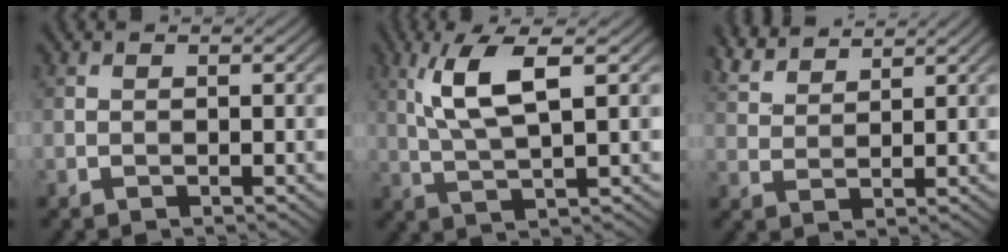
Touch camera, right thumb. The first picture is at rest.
{"total": 7.5, "force": [2.6, 1.9, 6.8], "torque": [-0.142, 0.010, 0.051]}
{"total": 4.8, "force": [4.2, 1.2, 1.9], "torque": [-0.051, 0.005, 0.091]}